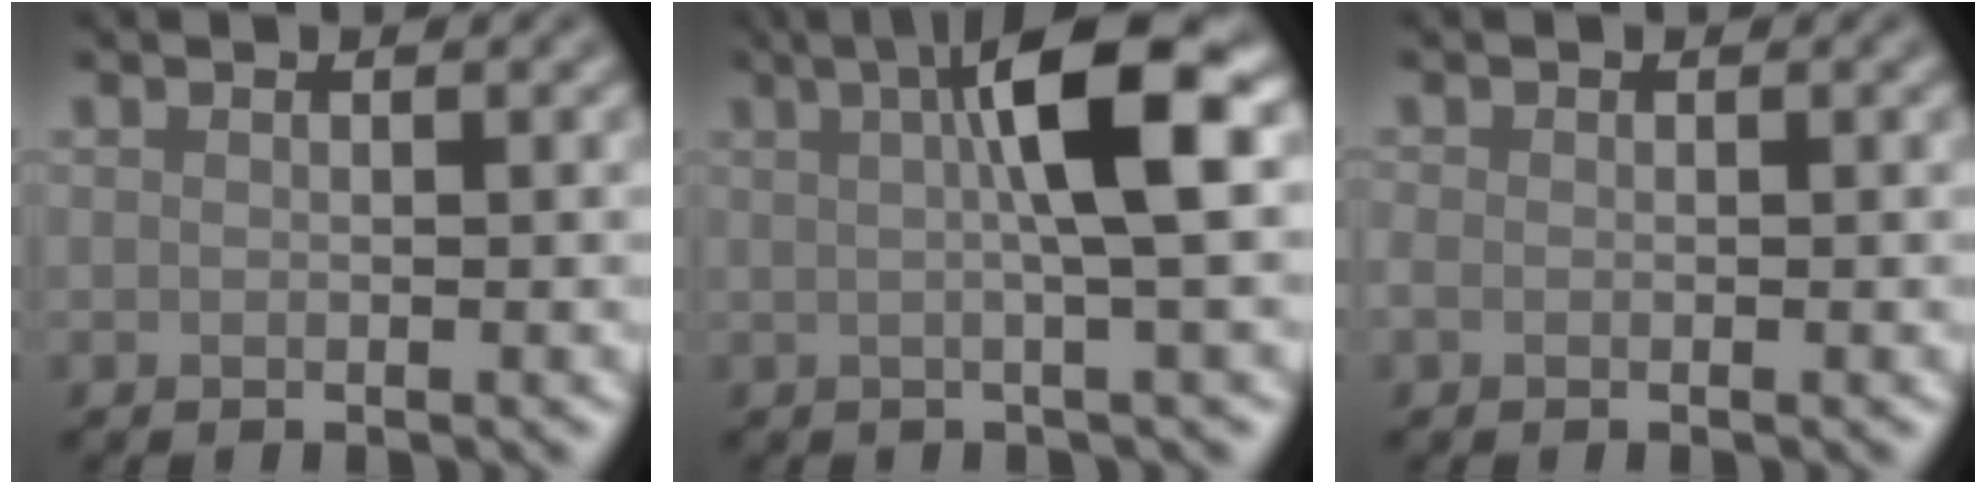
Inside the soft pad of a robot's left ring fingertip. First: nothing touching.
{"total": 7.1, "force": [1.7, 0.9, 6.8], "torque": [-0.090, 0.018, 0.024]}
{"total": 0.9, "force": [-0.6, 0.7, 0.3], "torque": [-0.005, 0.003, -0.011]}